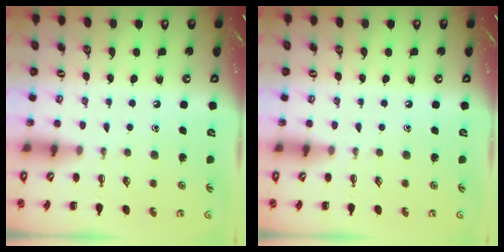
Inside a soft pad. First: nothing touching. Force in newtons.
{"total": 0.0}